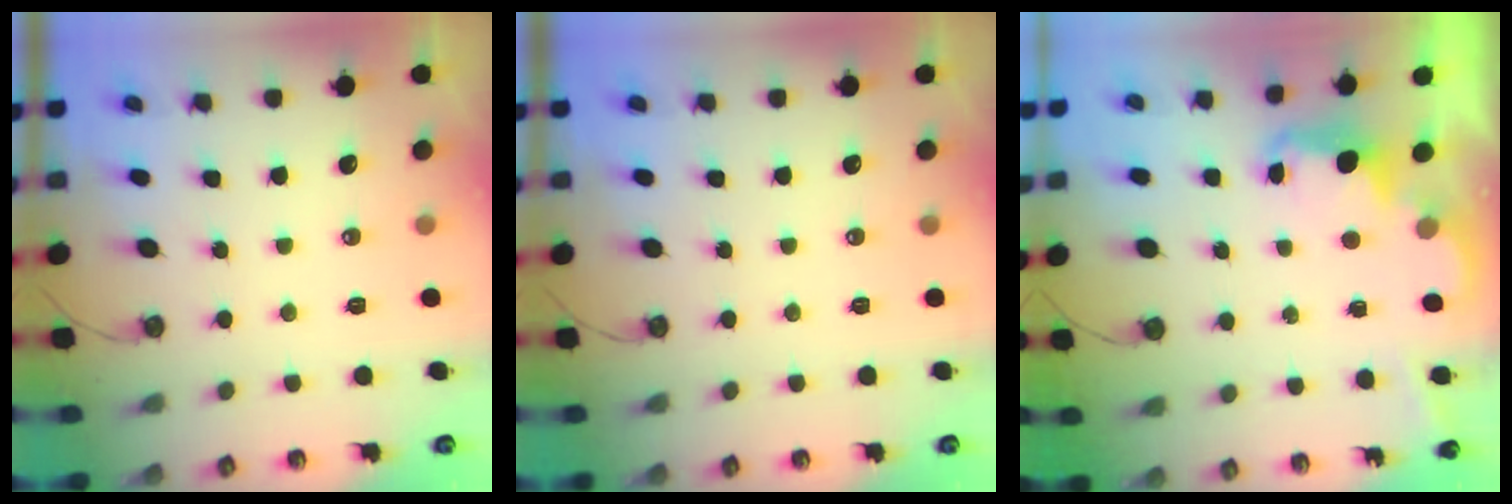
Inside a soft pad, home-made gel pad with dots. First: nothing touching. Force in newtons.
{"total": 0.0}
{"total": 2.5, "press": 2.5, "slide": 0.5}